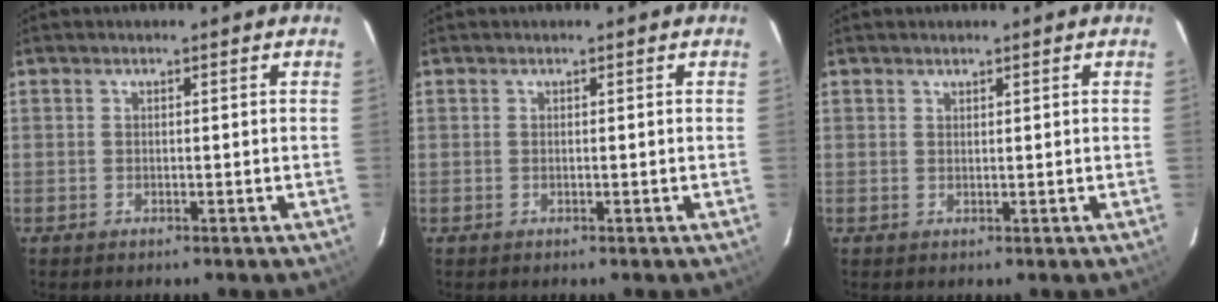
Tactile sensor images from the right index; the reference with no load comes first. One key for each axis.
{"total": 0.0}
{"total": 0.6, "fx": 0.5, "fy": 0.2, "fz": 0.0, "tx": -0.001, "ty": 0.001, "tz": 0.011}